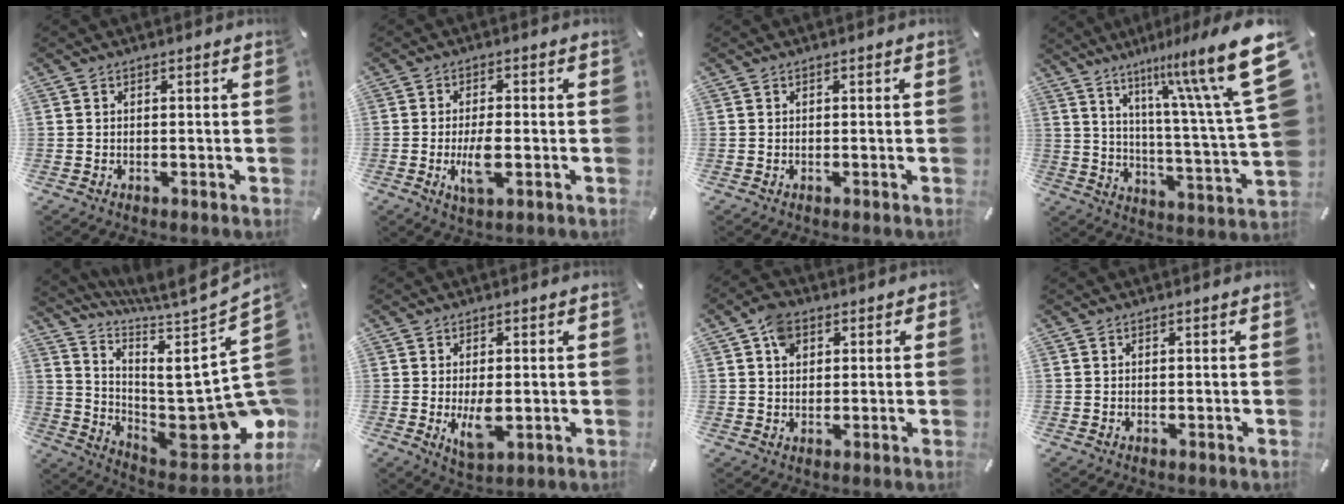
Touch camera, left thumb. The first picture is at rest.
{"total": 6.7, "force": [-1.4, 2.3, 6.1], "torque": [-0.127, -0.008, -0.025]}
{"total": 0.0}
{"total": 20.7, "force": [12.1, 3.4, 16.4], "torque": [-0.248, -0.079, 0.186]}
{"total": 16.2, "force": [-1.0, 5.2, 15.3], "torque": [-0.192, -0.056, -0.019]}
{"total": 6.4, "force": [-0.5, 2.7, 5.7], "torque": [-0.108, -0.014, -0.012]}
{"total": 6.3, "force": [2.0, 5.0, 3.3], "torque": [-0.048, 0.006, 0.036]}
{"total": 0.0}